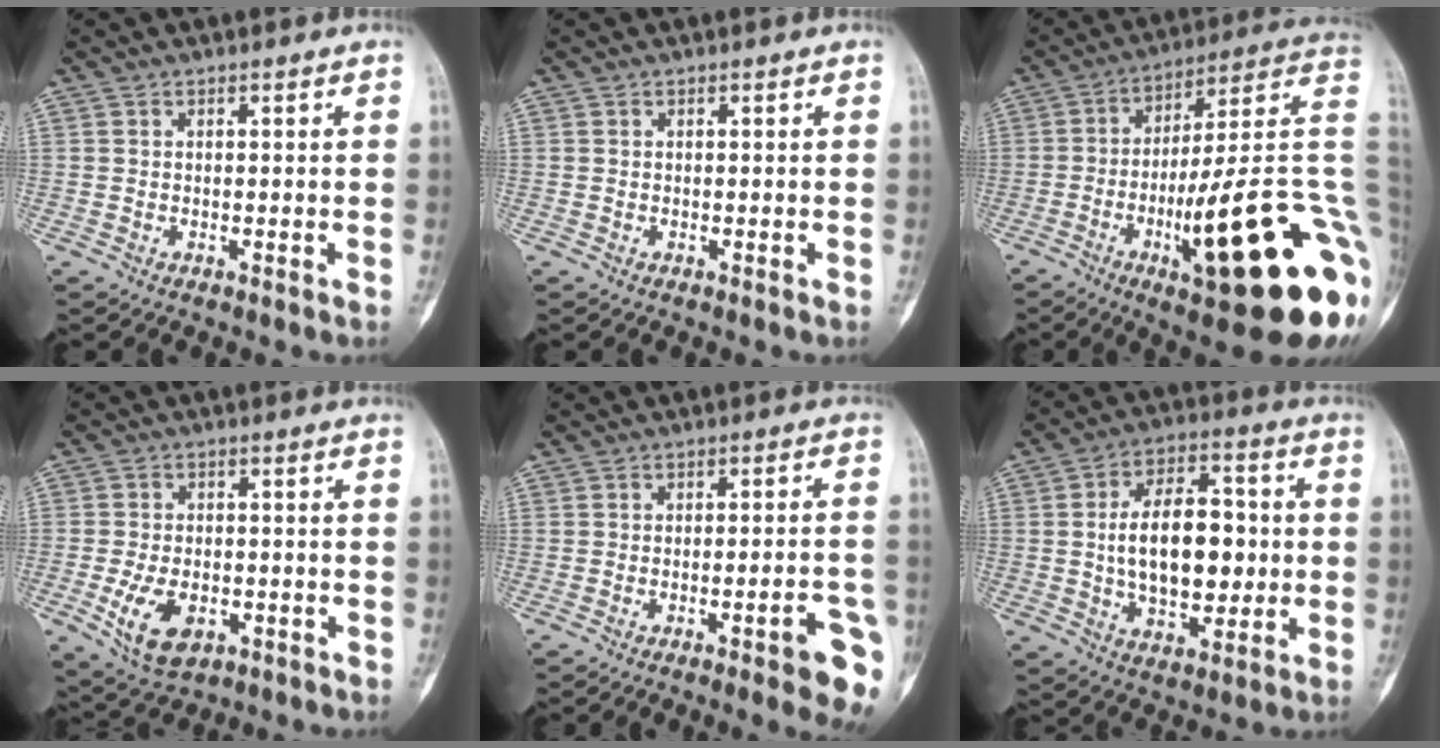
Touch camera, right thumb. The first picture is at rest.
{"total": 0.0}
{"total": 29.9, "force": [-7.9, 6.1, 28.2], "torque": [-0.337, 0.025, -0.114]}
{"total": 9.4, "force": [-3.2, 5.6, 6.8], "torque": [-0.118, 0.002, -0.046]}
{"total": 9.6, "force": [-4.4, 1.9, 8.3], "torque": [-0.088, 0.019, -0.049]}
{"total": 16.6, "force": [0.0, 9.6, 13.5], "torque": [-0.186, 0.020, 0.001]}